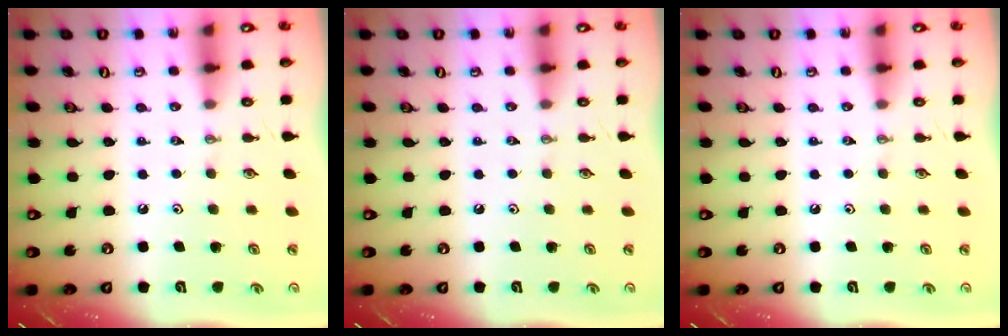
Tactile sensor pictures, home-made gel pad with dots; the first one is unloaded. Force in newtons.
{"total": 0.0}
{"total": 0.0}